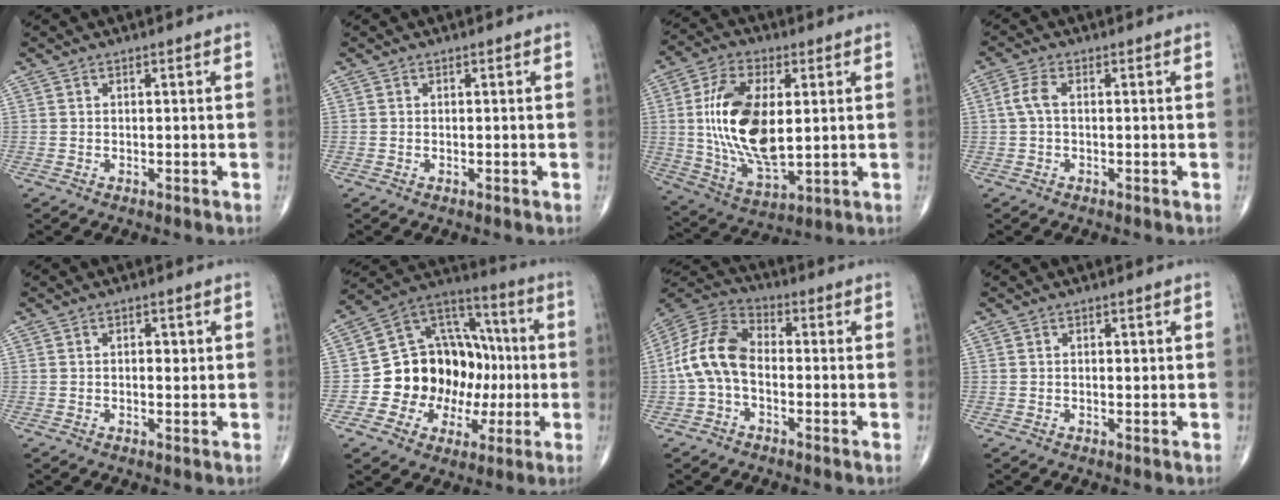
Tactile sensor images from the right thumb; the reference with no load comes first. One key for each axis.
{"total": 0.0}
{"total": 18.2, "fx": 2.0, "fy": 9.1, "fz": 15.7, "tx": -0.295, "ty": -0.015, "tz": 0.043}
{"total": 3.2, "fx": 0.1, "fy": 1.6, "fz": 2.8, "tx": -0.070, "ty": 0.007, "tz": -0.002}
{"total": 2.2, "fx": 0.3, "fy": 1.2, "fz": 1.8, "tx": -0.022, "ty": 0.002, "tz": 0.001}
{"total": 20.5, "fx": -2.0, "fy": 16.2, "fz": 12.5, "tx": -0.140, "ty": 0.044, "tz": -0.025}
{"total": 11.6, "fx": -1.4, "fy": 7.3, "fz": 8.9, "tx": -0.177, "ty": 0.035, "tz": -0.040}
{"total": 1.4, "fx": 0.2, "fy": 0.7, "fz": 1.2, "tx": -0.018, "ty": 0.000, "tz": 0.002}